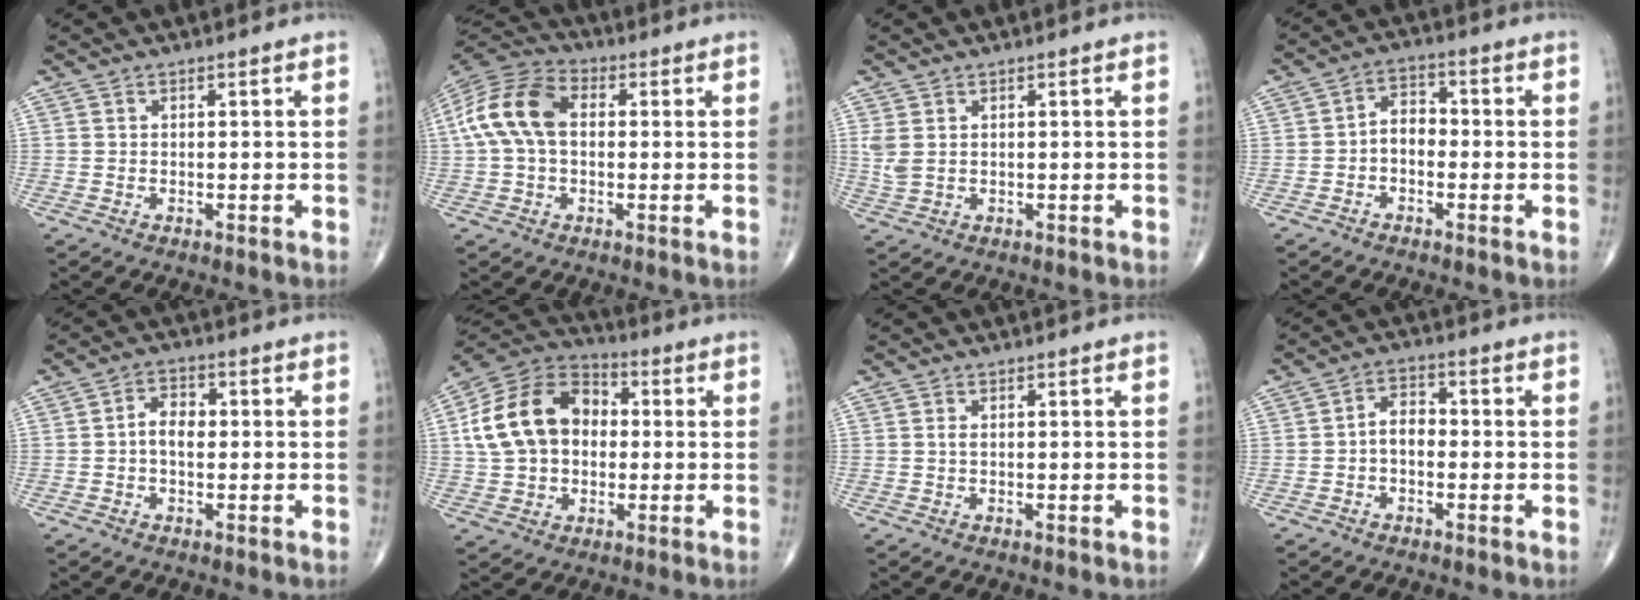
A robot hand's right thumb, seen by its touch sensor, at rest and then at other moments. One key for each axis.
{"total": 13.1, "fx": 1.3, "fy": 8.4, "fz": 9.9, "tx": -0.203, "ty": 0.035, "tz": 0.015}
{"total": 2.8, "fx": 0.8, "fy": 1.6, "fz": 2.1, "tx": -0.055, "ty": 0.005, "tz": 0.024}
{"total": 4.6, "fx": -1.1, "fy": 3.2, "fz": 3.1, "tx": -0.034, "ty": 0.024, "tz": -0.032}
{"total": 4.2, "fx": -0.2, "fy": 2.7, "fz": 3.1, "tx": -0.046, "ty": 0.017, "tz": -0.010}
{"total": 17.5, "fx": 1.7, "fy": 12.7, "fz": 11.9, "tx": -0.194, "ty": 0.029, "tz": 0.021}
{"total": 0.9, "fx": 0.1, "fy": 0.2, "fz": 0.9, "tx": -0.019, "ty": -0.002, "tz": 0.001}
{"total": 4.4, "fx": -0.9, "fy": 2.9, "fz": 3.2, "tx": -0.040, "ty": 0.021, "tz": -0.025}